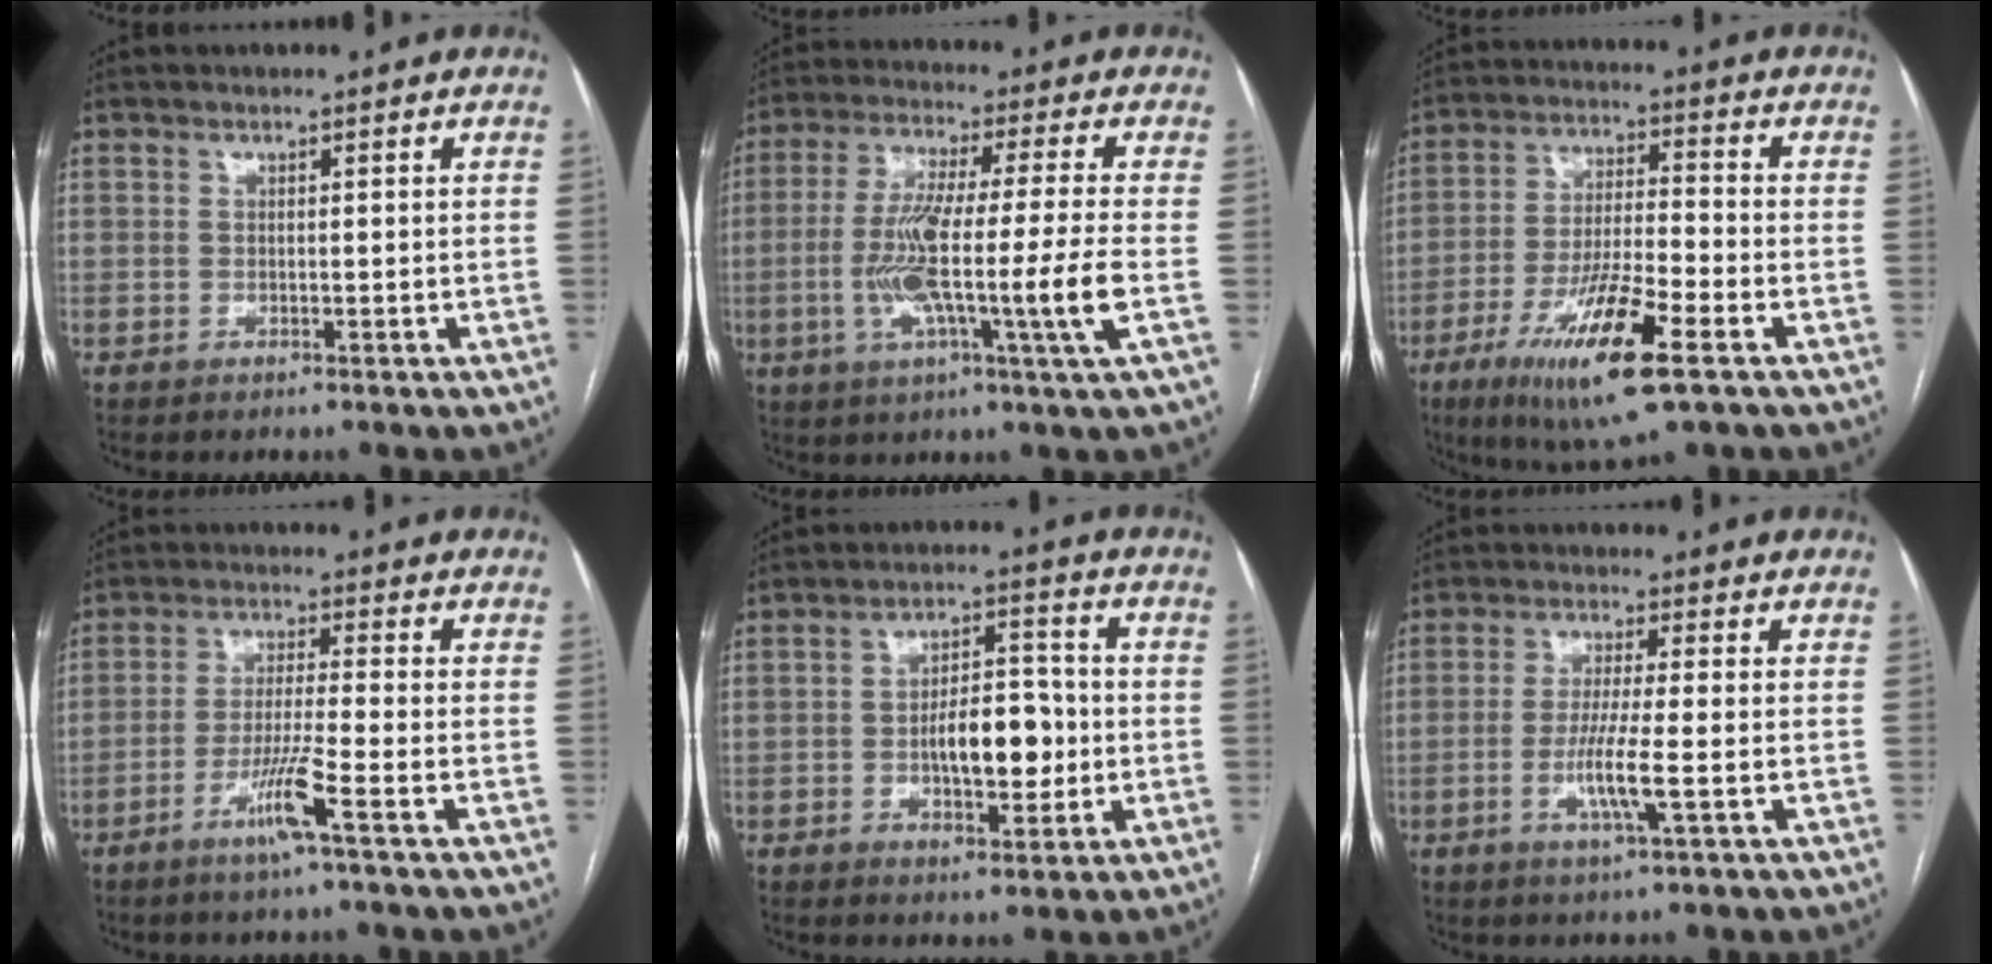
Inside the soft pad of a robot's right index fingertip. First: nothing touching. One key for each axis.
{"total": 14.0, "fx": -2.7, "fy": -1.0, "fz": 13.7, "tx": -0.260, "ty": -0.015, "tz": -0.058}
{"total": 14.1, "fx": -7.0, "fy": 1.8, "fz": 12.1, "tx": -0.230, "ty": -0.023, "tz": -0.121}
{"total": 6.5, "fx": -3.3, "fy": -1.1, "fz": 5.5, "tx": -0.105, "ty": -0.012, "tz": -0.068}
{"total": 8.5, "fx": -1.3, "fy": 3.5, "fz": 7.6, "tx": -0.125, "ty": 0.013, "tz": -0.018}
{"total": 6.2, "fx": -1.7, "fy": -0.3, "fz": 6.0, "tx": -0.117, "ty": -0.014, "tz": -0.034}